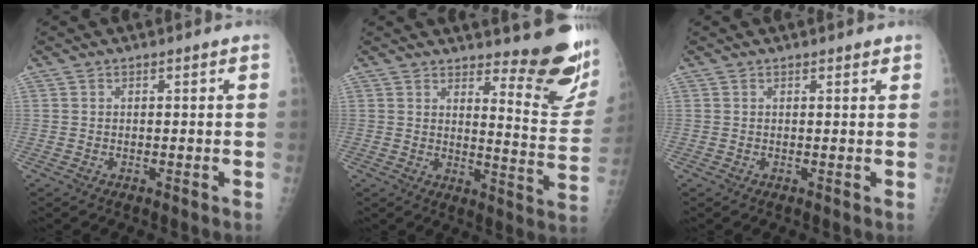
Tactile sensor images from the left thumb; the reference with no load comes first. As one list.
[{"total": 14.1, "force": [10.8, 3.3, 8.4], "torque": [-0.073, -0.111, 0.135]}, {"total": 0.9, "force": [0.7, 0.3, 0.4], "torque": [-0.005, -0.003, 0.009]}]